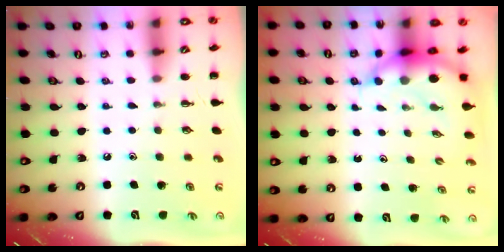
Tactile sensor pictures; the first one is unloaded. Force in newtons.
{"total": 6.6, "press": 6.5, "slide": 1.4}